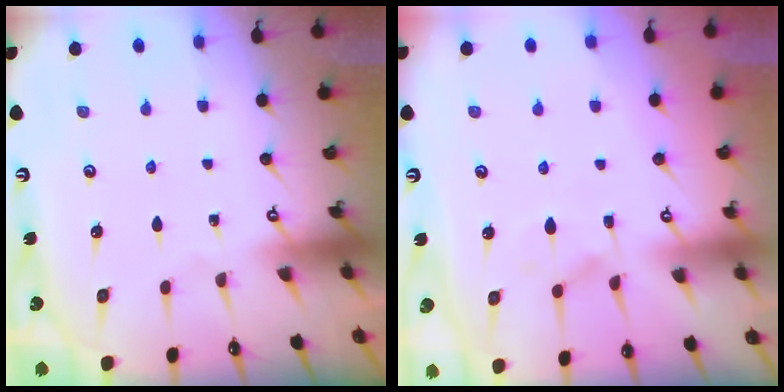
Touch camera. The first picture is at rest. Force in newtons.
{"total": 1.2, "press": 0.8, "slide": 0.9}